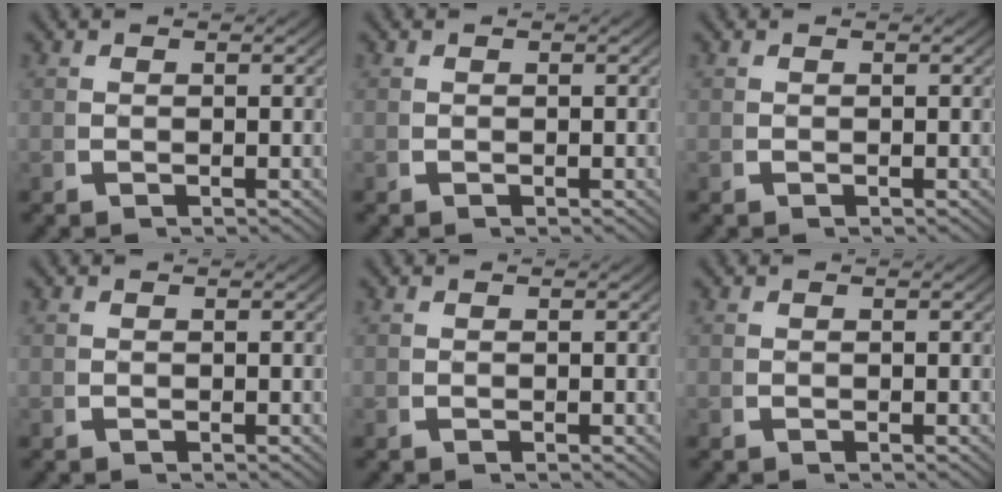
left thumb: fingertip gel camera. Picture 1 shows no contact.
{"total": 0.0}
{"total": 0.0}
{"total": 0.0}
{"total": 0.0}
{"total": 0.0}